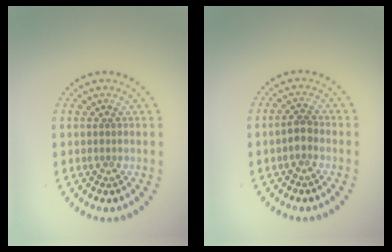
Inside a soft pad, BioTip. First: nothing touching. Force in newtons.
{"total": 1.4, "press": 1.3, "slide": 0.4}